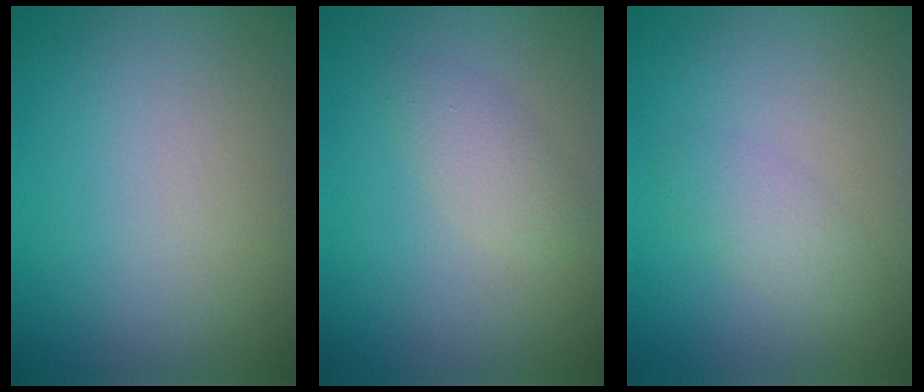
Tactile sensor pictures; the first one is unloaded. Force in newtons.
{"total": 1.9, "press": 1.9, "slide": 0.1}
{"total": 2.0, "press": 2.0, "slide": 0.2}